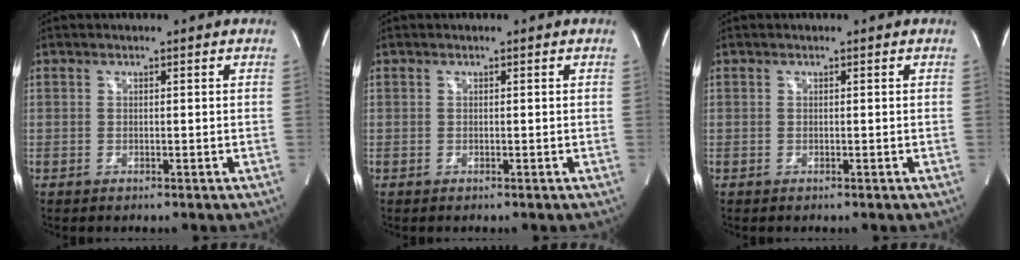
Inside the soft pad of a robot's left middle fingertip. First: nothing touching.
{"total": 0.0}
{"total": 0.0}